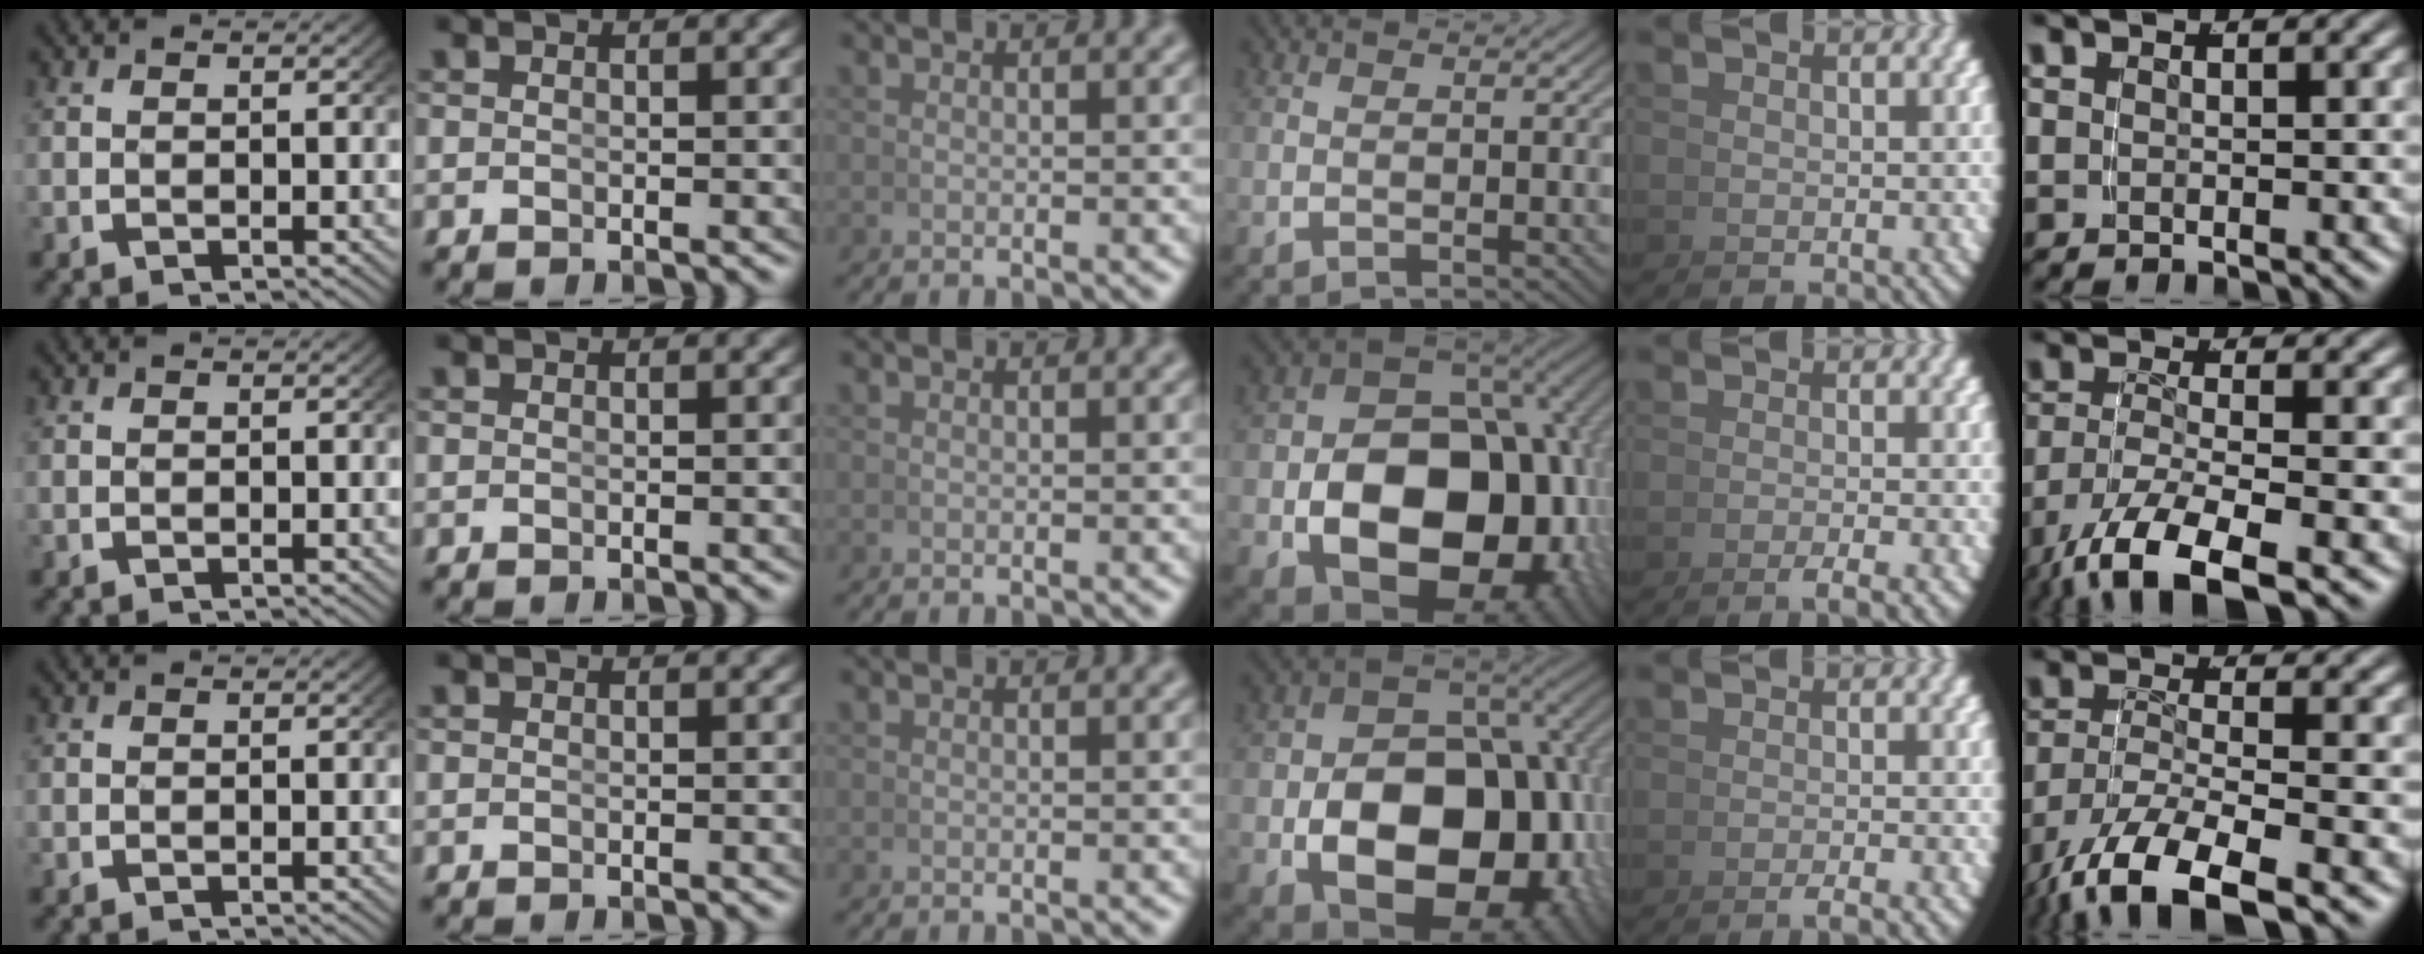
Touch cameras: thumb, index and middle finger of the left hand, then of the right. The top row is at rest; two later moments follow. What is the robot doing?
{"motion": "grasp_and_lifting", "object": "photo album"}